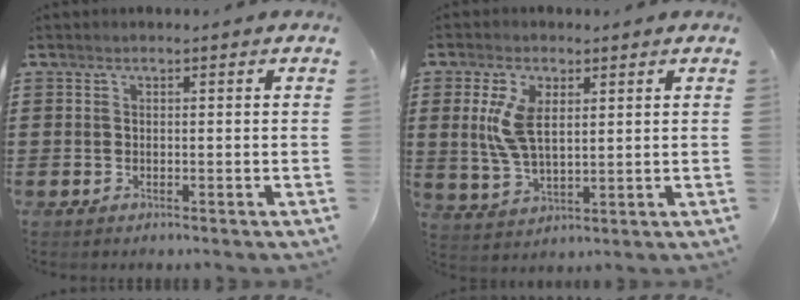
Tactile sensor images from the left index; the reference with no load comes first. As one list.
[{"total": 7.3, "force": [2.1, 3.7, 5.9], "torque": [-0.137, 0.005, 0.034]}]